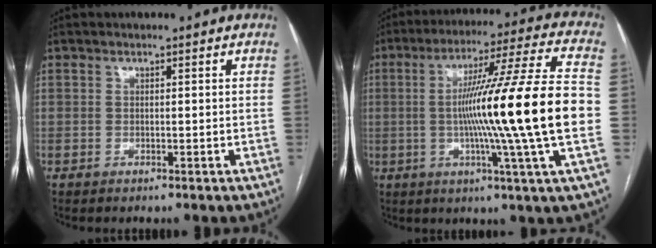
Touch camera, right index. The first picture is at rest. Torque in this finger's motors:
{"motor_torque": [2.14, 0.00, 1.05, 0.21]}